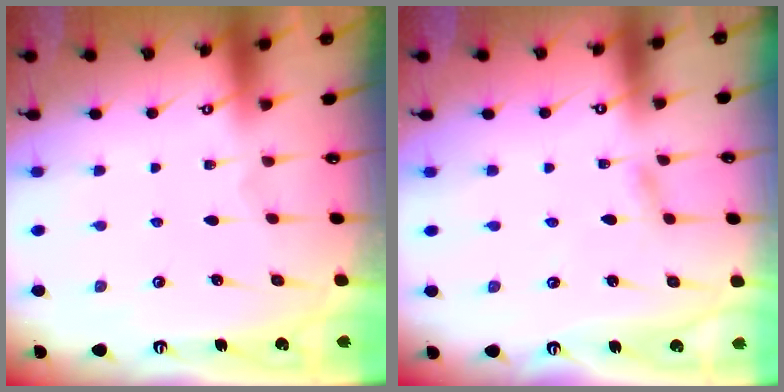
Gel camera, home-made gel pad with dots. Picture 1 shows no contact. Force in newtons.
{"total": 1.4, "press": 1.4, "slide": 0.1}